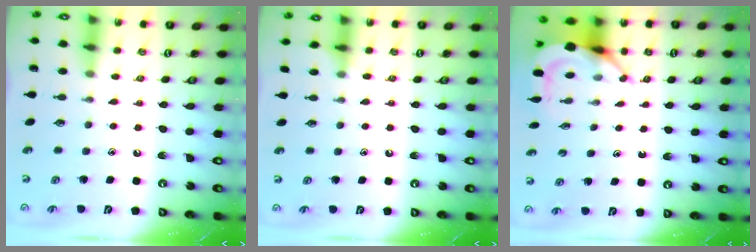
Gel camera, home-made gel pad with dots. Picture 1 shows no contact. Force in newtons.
{"total": 5.2, "press": 5.1, "slide": 0.7}
{"total": 6.0, "press": 6.0, "slide": 0.7}